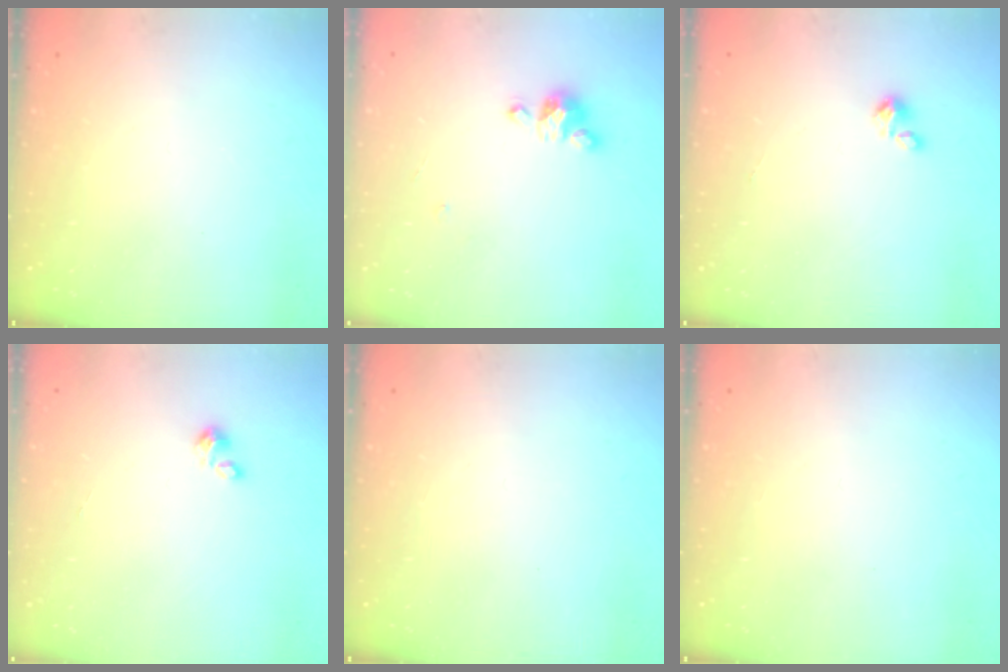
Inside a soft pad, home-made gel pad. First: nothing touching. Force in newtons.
{"total": 4.2, "press": 4.2, "slide": 0.2}
{"total": 2.1, "press": 2.1, "slide": 0.2}
{"total": 1.6, "press": 1.6, "slide": 0.2}
{"total": 0.0}
{"total": 0.0}